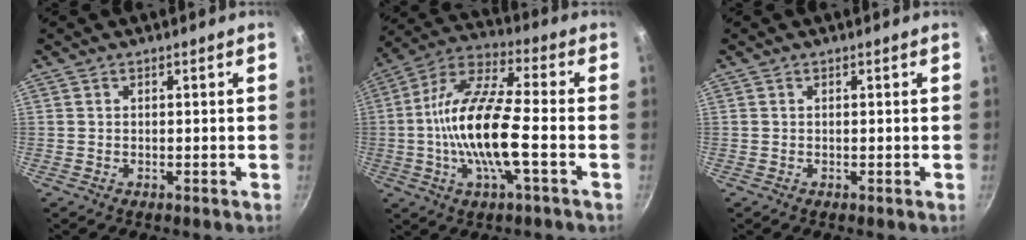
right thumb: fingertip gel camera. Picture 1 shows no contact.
{"total": 11.0, "force": [-1.5, 2.5, 10.6], "torque": [-0.201, 0.015, -0.035]}
{"total": 0.0}